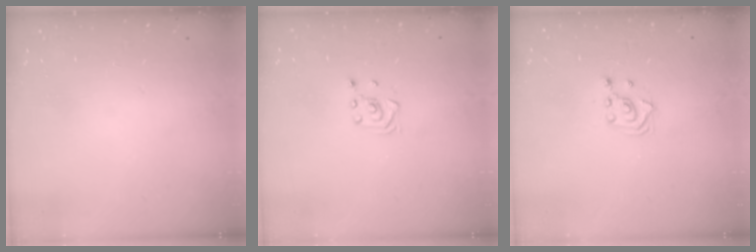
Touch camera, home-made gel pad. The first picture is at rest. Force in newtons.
{"total": 2.8, "press": 2.6, "slide": 1.0}
{"total": 2.5, "press": 2.3, "slide": 1.0}